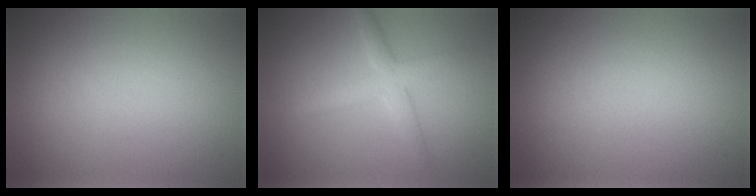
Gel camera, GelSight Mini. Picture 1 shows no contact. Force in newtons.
{"total": 2.8, "press": 2.8, "slide": 0.0}
{"total": 0.0}